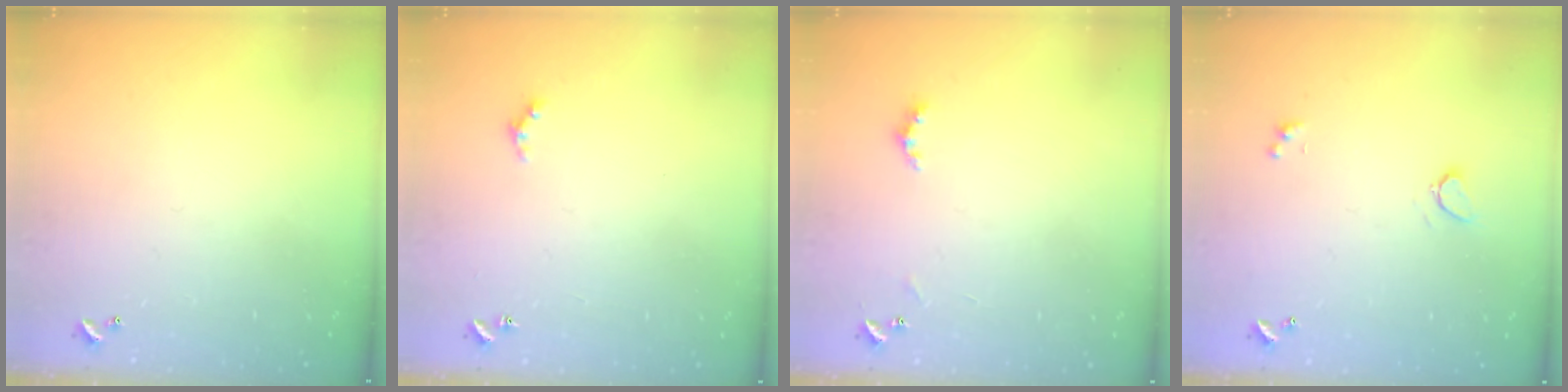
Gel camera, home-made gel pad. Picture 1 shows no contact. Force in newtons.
{"total": 1.5, "press": 1.4, "slide": 0.3}
{"total": 2.6, "press": 2.5, "slide": 0.6}
{"total": 0.9, "press": 0.6, "slide": 0.6}